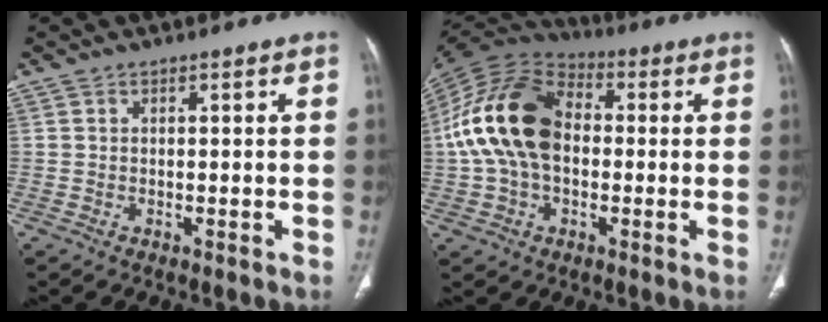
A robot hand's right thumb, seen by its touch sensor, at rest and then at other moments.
{"total": 18.1, "force": [0.3, 12.1, 13.4], "torque": [-0.255, 0.033, -0.003]}